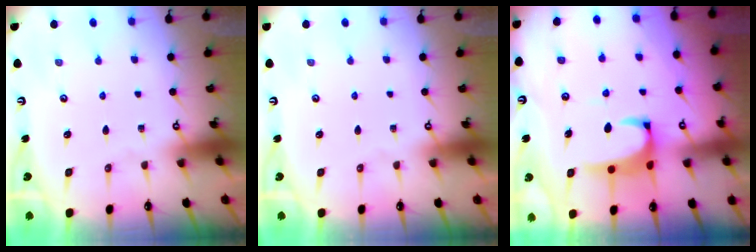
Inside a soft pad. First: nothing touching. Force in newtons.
{"total": 0.0}
{"total": 2.2, "press": 2.0, "slide": 0.9}